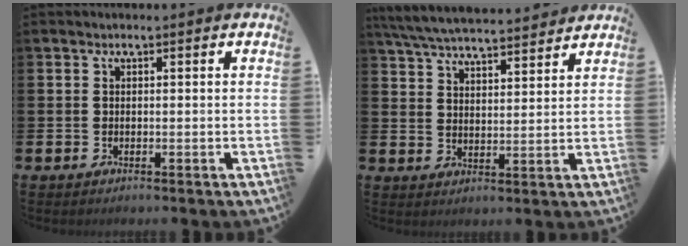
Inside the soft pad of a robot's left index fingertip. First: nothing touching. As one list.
[{"total": 6.4, "force": [6.3, 0.6, 1.3], "torque": [-0.052, -0.035, 0.113]}]